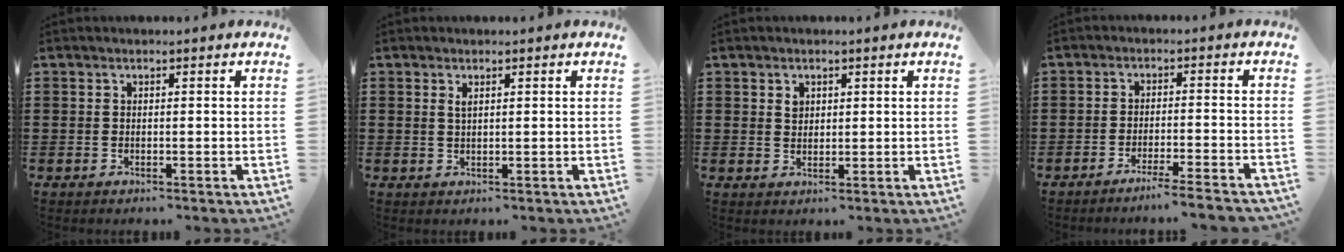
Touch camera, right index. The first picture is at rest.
{"total": 1.0, "force": [0.5, 0.2, 0.8], "torque": [-0.017, 0.003, 0.008]}
{"total": 1.5, "force": [0.9, 1.1, 0.6], "torque": [-0.013, 0.003, 0.018]}
{"total": 3.7, "force": [-3.3, -0.7, 1.5], "torque": [-0.024, -0.009, -0.065]}